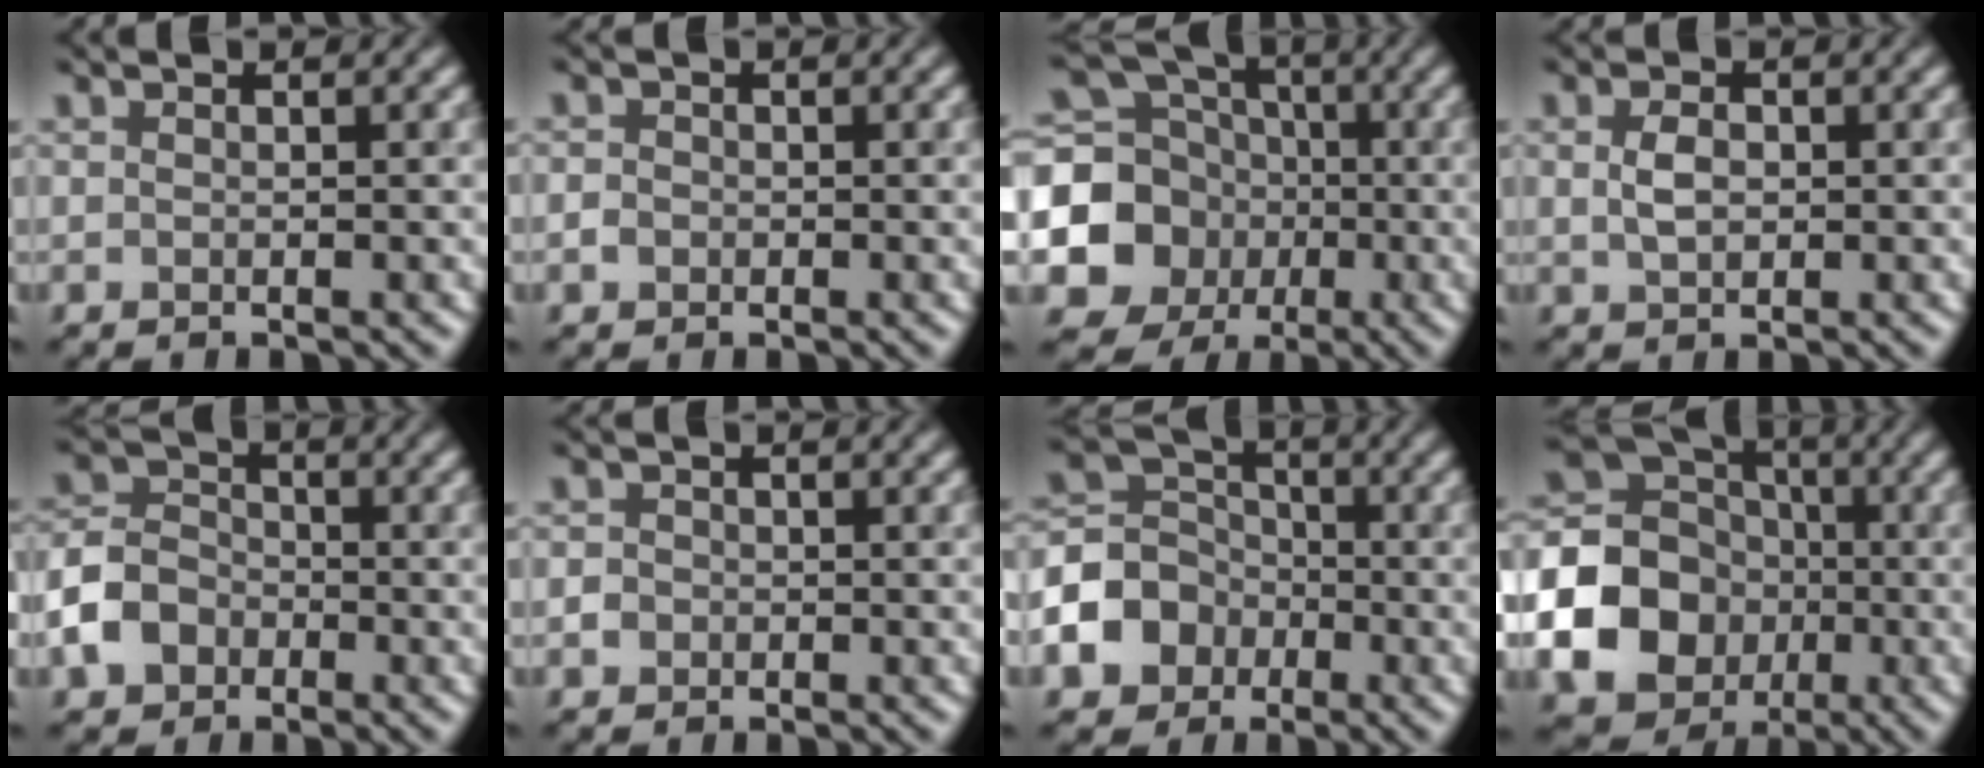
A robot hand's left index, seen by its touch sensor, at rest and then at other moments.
{"total": 0.9, "force": [-0.5, 0.7, -0.1], "torque": [0.004, 0.000, -0.010]}
{"total": 10.5, "force": [-2.5, 9.7, 3.3], "torque": [-0.088, -0.026, -0.065]}
{"total": 1.6, "force": [0.2, 1.2, 1.0], "torque": [-0.023, 0.001, 0.005]}
{"total": 4.6, "force": [-2.5, 3.5, 1.7], "torque": [-0.038, 0.004, -0.056]}
{"total": 1.0, "force": [-0.5, 0.9, -0.2], "torque": [0.007, 0.000, -0.010]}
{"total": 6.0, "force": [-2.6, 5.1, 1.8], "torque": [-0.026, 0.005, -0.064]}
{"total": 15.7, "force": [-4.2, 14.3, 4.9], "torque": [-0.137, -0.024, -0.093]}